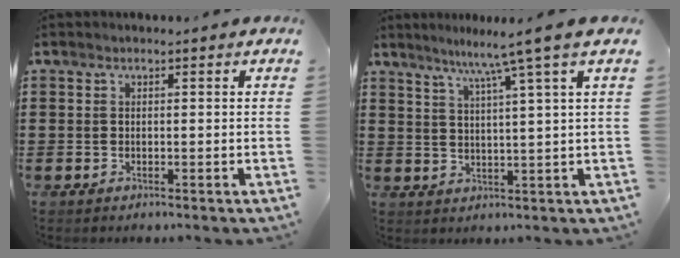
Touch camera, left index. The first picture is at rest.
{"total": 6.7, "force": [4.5, -1.6, 4.6], "torque": [-0.103, -0.018, 0.070]}